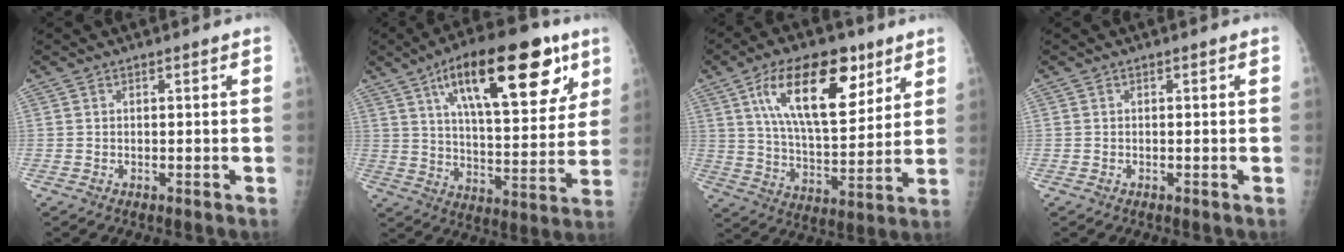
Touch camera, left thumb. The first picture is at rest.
{"total": 24.6, "force": [12.3, 9.5, 19.0], "torque": [-0.251, -0.028, 0.192]}
{"total": 19.4, "force": [9.2, 9.0, 14.5], "torque": [-0.202, -0.038, 0.160]}
{"total": 0.0}